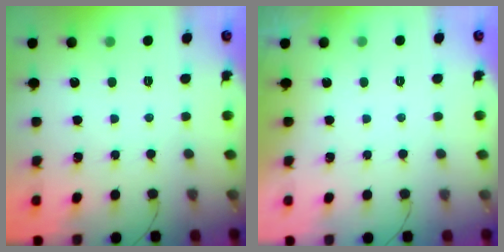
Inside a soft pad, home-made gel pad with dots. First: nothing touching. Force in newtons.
{"total": 0.0}